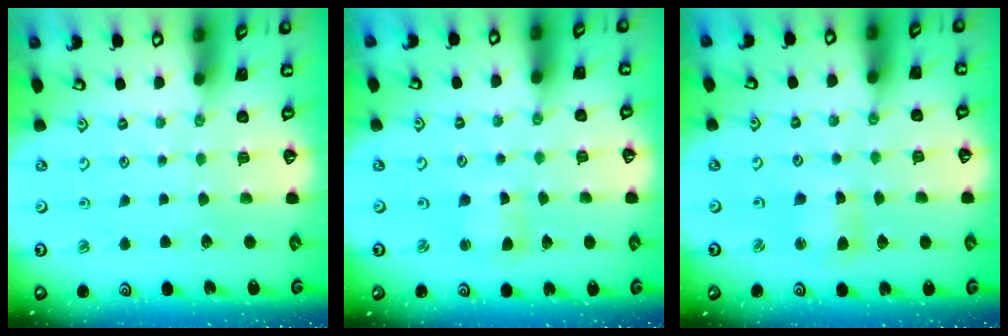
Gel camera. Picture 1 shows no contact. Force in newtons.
{"total": 2.2, "press": 2.2, "slide": 0.3}
{"total": 3.9, "press": 3.8, "slide": 0.5}